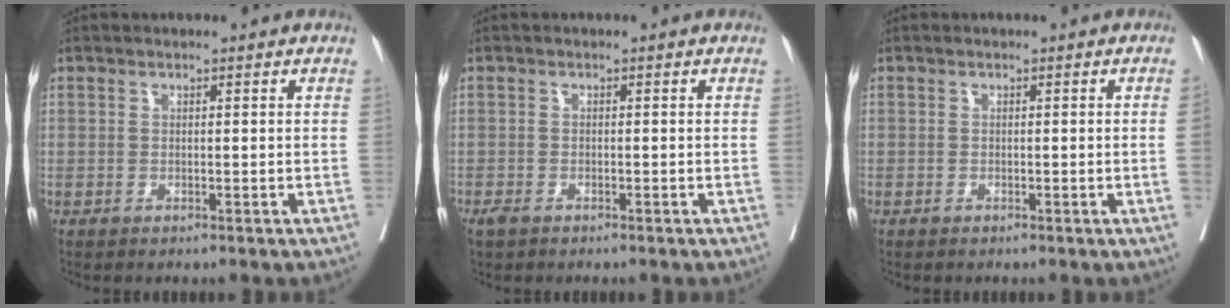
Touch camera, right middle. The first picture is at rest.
{"total": 1.4, "force": [-1.0, 0.7, 0.6], "torque": [-0.017, -0.002, -0.016]}
{"total": 0.9, "force": [-0.1, -0.4, 0.8], "torque": [-0.004, 0.001, -0.001]}